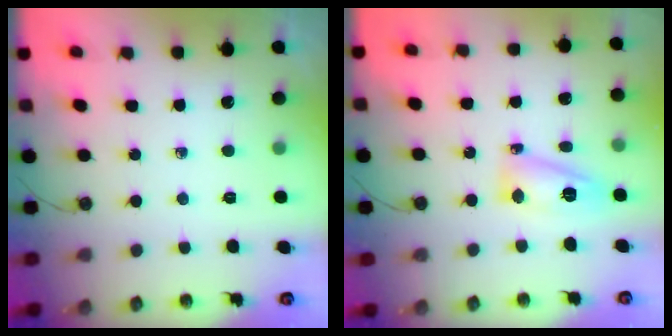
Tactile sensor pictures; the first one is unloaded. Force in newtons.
{"total": 10.8, "press": 10.8, "slide": 1.0}